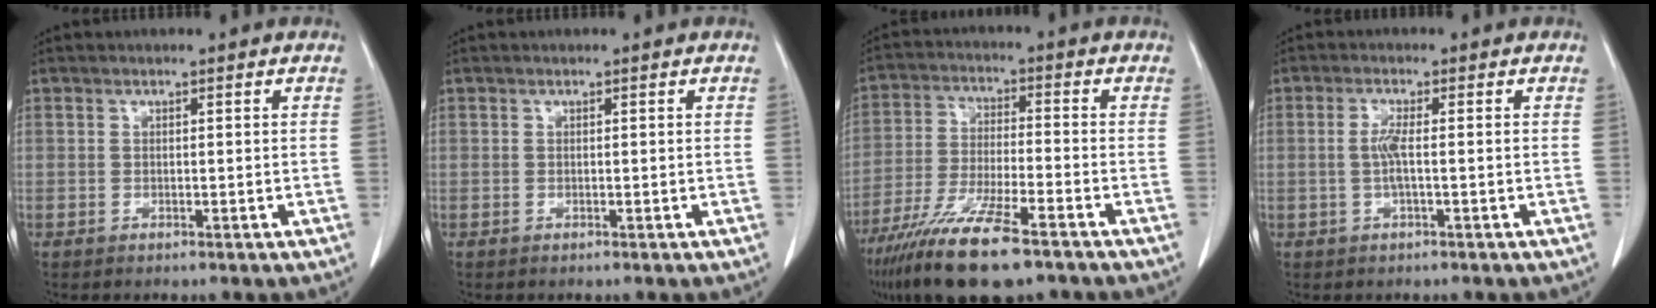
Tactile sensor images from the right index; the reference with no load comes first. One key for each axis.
{"total": 0.0}
{"total": 15.9, "fx": -10.3, "fy": 3.0, "fz": 11.7, "tx": -0.244, "ty": -0.037, "tz": -0.190}
{"total": 2.6, "fx": -0.2, "fy": 0.1, "fz": 2.6, "tx": -0.053, "ty": 0.002, "tz": -0.005}